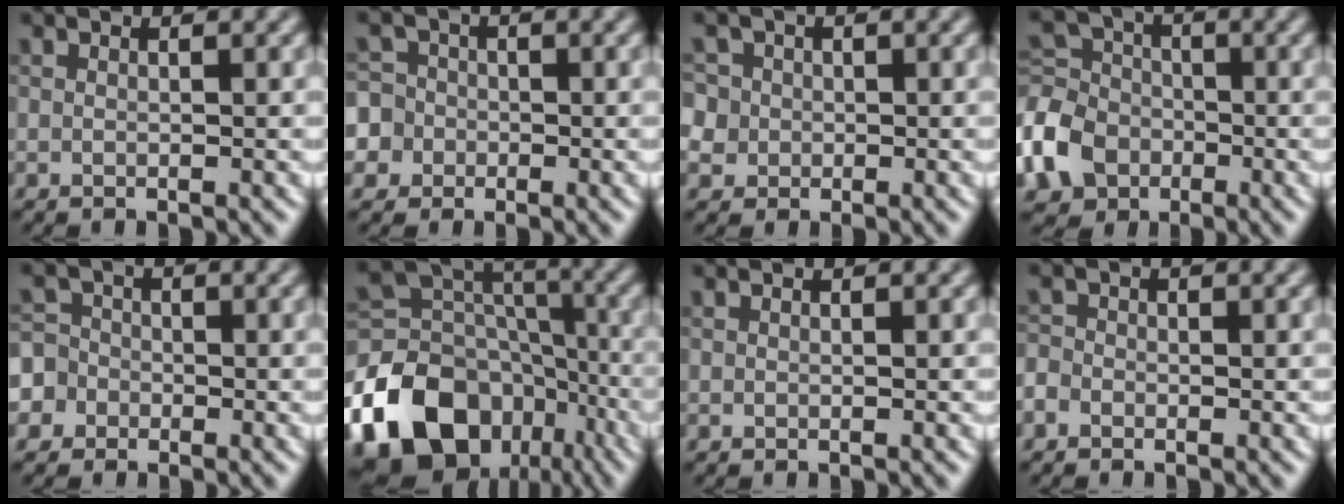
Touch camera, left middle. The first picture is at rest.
{"total": 7.4, "force": [-2.0, 6.9, 1.8], "torque": [-0.046, 0.014, -0.075]}
{"total": 5.3, "force": [0.8, 5.0, 1.8], "torque": [-0.037, 0.033, -0.009]}
{"total": 7.6, "force": [-3.4, 5.9, 3.5], "torque": [-0.092, -0.002, -0.084]}
{"total": 5.9, "force": [-2.2, 5.4, 1.3], "torque": [-0.025, 0.011, -0.072]}
{"total": 16.6, "force": [-8.5, 11.9, 7.8], "torque": [-0.186, -0.018, -0.130]}
{"total": 0.0}
{"total": 1.1, "force": [-0.7, 0.8, 0.2], "torque": [-0.003, 0.002, -0.017]}